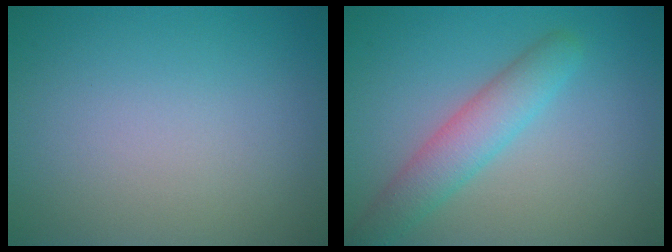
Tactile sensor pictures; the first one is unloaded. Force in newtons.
{"total": 3.9, "press": 3.9, "slide": 0.2}